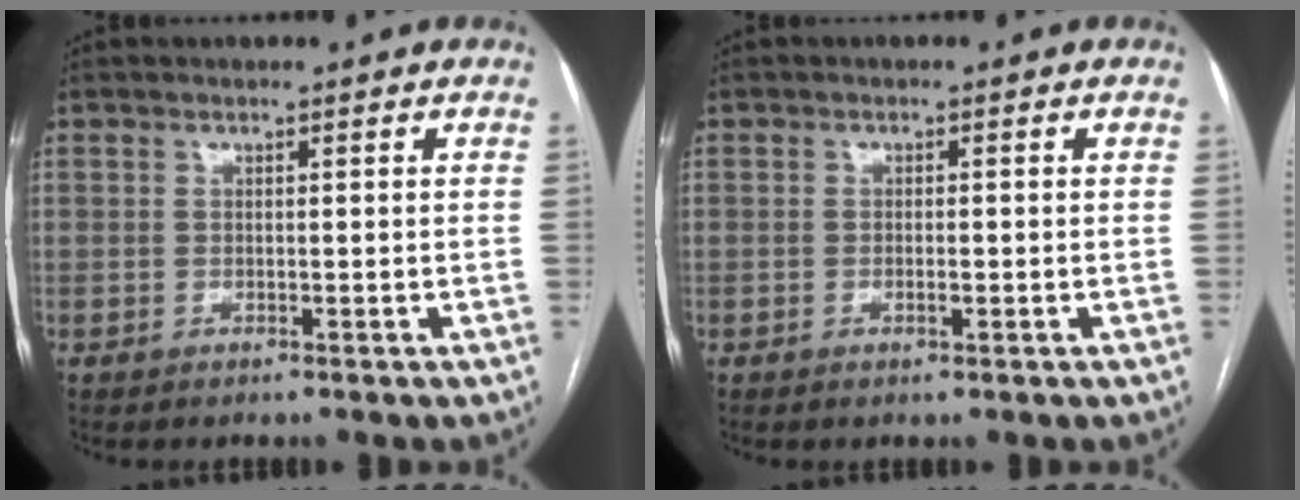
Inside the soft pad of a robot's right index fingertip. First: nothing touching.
{"total": 1.4, "force": [-0.4, 0.5, 1.2], "torque": [-0.022, -0.001, -0.005]}